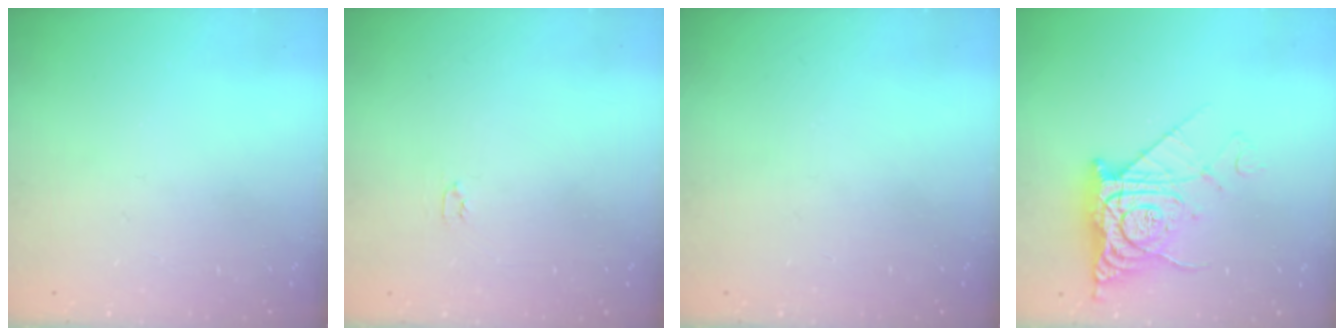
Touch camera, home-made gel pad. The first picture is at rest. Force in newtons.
{"total": 2.0, "press": 2.0, "slide": 0.3}
{"total": 0.0}
{"total": 11.9, "press": 11.9, "slide": 1.4}